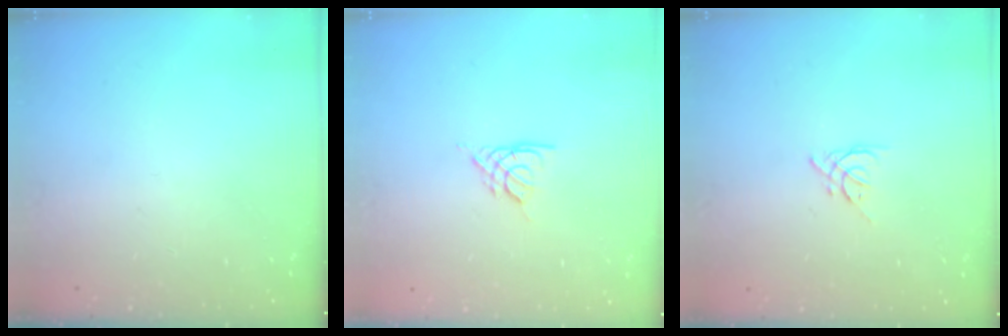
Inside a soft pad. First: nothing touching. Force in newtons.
{"total": 2.6, "press": 2.6, "slide": 0.6}
{"total": 3.4, "press": 3.3, "slide": 0.7}